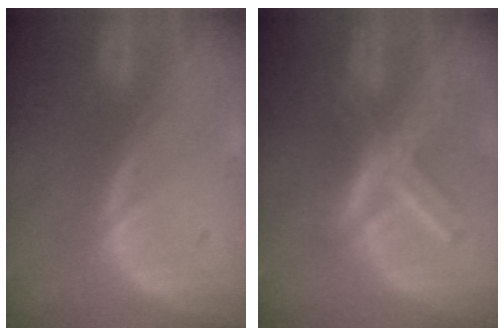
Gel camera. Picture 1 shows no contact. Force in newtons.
{"total": 7.8, "press": 6.7, "slide": 3.9}